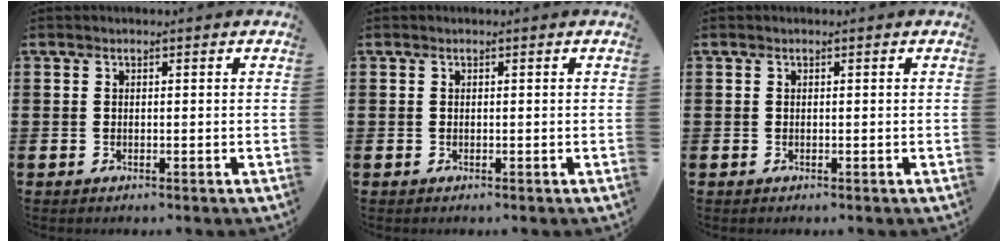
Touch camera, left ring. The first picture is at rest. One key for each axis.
{"total": 0.0}
{"total": 0.0}